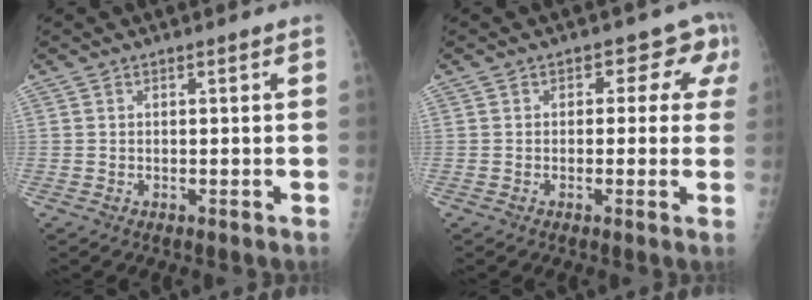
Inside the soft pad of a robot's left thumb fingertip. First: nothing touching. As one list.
[{"total": 5.1, "force": [1.4, 3.8, 3.0], "torque": [0.015, 0.006, 0.001]}]